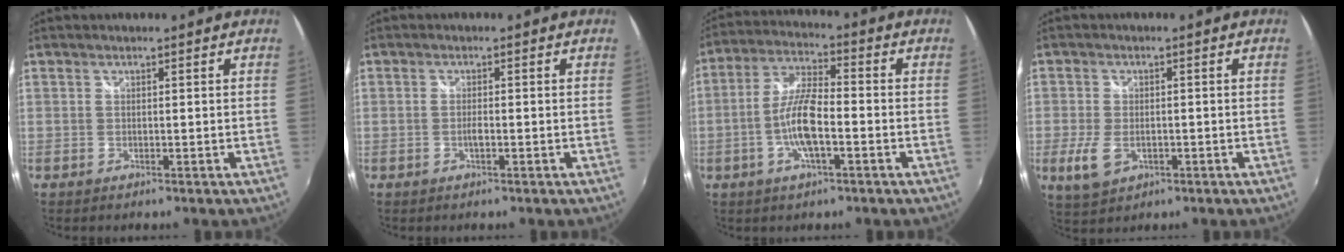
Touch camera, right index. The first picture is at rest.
{"total": 1.4, "force": [-0.5, 0.3, 1.3], "torque": [-0.027, -0.001, -0.010]}
{"total": 9.6, "force": [-2.9, 2.6, 8.7], "torque": [-0.181, 0.005, -0.056]}
{"total": 6.1, "force": [-2.0, 3.8, 4.4], "torque": [-0.104, -0.011, -0.032]}